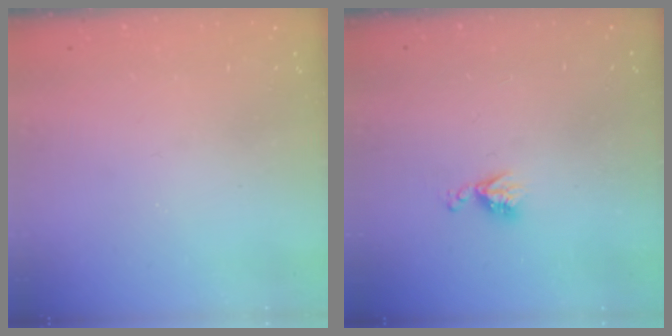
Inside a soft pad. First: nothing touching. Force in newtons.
{"total": 5.8, "press": 5.7, "slide": 0.7}